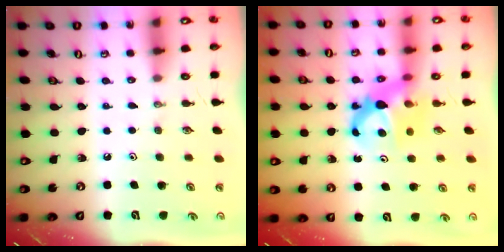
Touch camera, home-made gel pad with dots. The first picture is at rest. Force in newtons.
{"total": 6.4, "press": 6.4, "slide": 0.5}